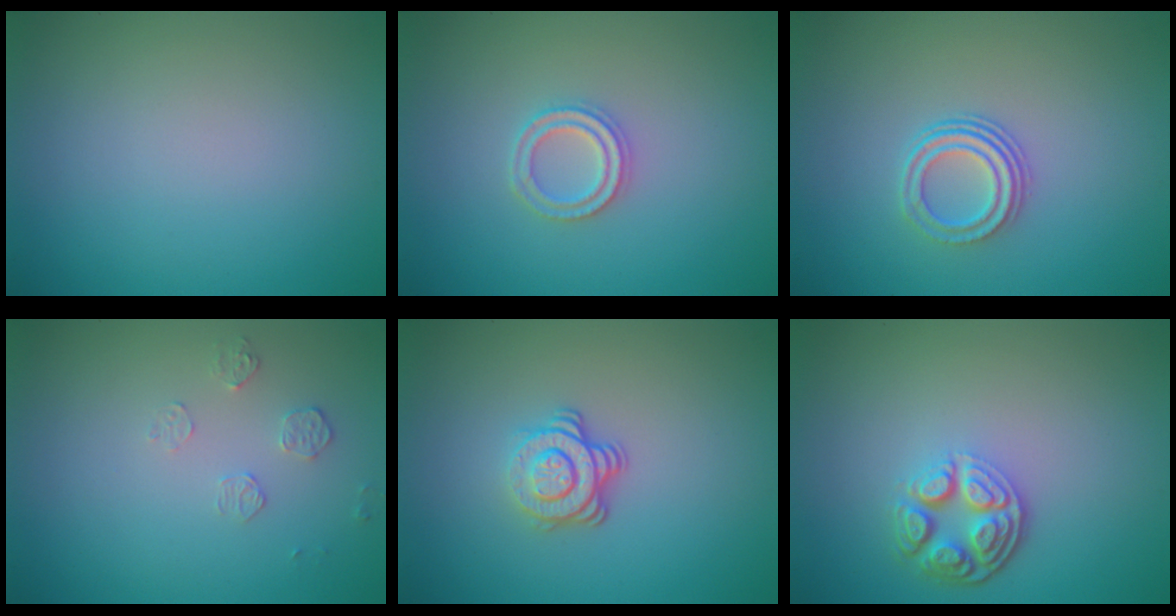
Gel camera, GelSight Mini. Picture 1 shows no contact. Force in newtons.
{"total": 2.2, "press": 2.2, "slide": 0.5}
{"total": 2.9, "press": 2.1, "slide": 2.0}
{"total": 1.3, "press": 0.6, "slide": 1.1}
{"total": 3.5, "press": 2.6, "slide": 2.4}
{"total": 4.3, "press": 3.2, "slide": 2.7}